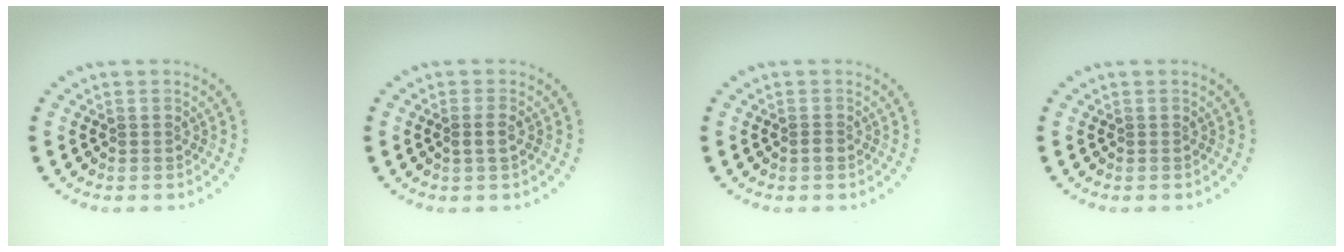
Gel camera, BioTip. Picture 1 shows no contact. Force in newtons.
{"total": 1.1, "press": 0.9, "slide": 0.6}
{"total": 0.6, "press": 0.4, "slide": 0.5}
{"total": 0.0}